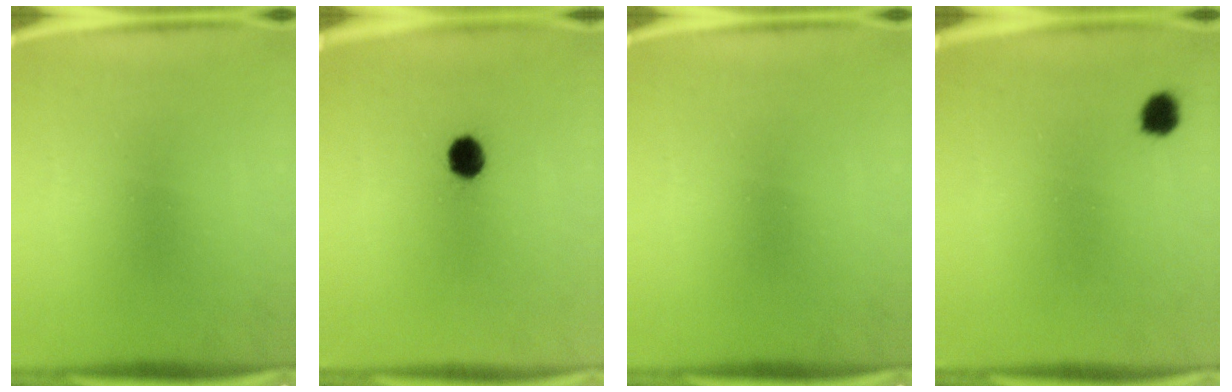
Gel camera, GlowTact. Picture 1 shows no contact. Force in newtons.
{"total": 5.4}
{"total": 0.0}
{"total": 2.8}